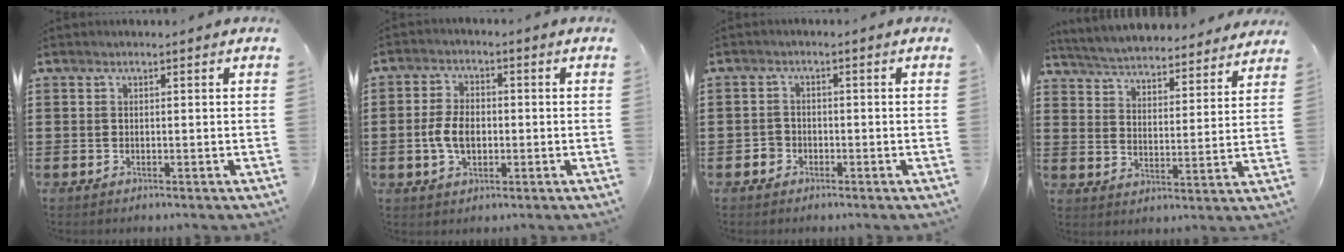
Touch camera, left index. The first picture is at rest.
{"total": 5.3, "force": [-0.8, 3.2, 4.2], "torque": [-0.099, 0.000, -0.020]}
{"total": 1.7, "force": [-1.1, 1.3, 0.2], "torque": [-0.010, 0.002, -0.025]}
{"total": 4.7, "force": [4.7, -0.2, 0.1], "torque": [-0.027, -0.038, 0.078]}